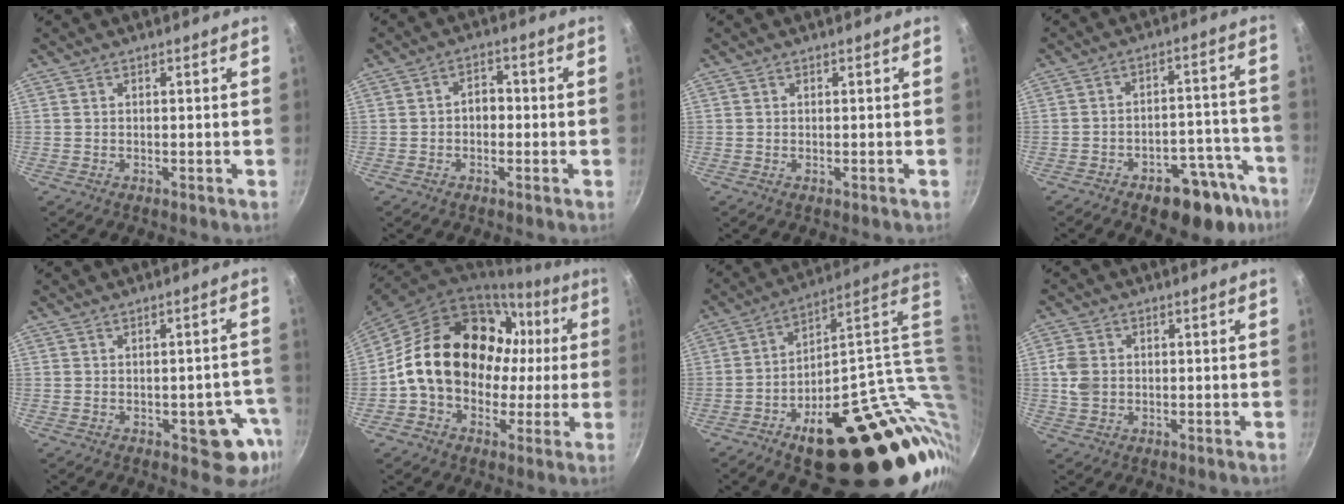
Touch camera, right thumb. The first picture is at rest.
{"total": 3.2, "force": [-0.6, 2.4, 2.1], "torque": [-0.011, 0.014, -0.015]}
{"total": 0.0}
{"total": 15.7, "force": [-10.0, 7.9, 9.1], "torque": [-0.047, 0.072, -0.129]}
{"total": 7.8, "force": [-2.5, 4.1, 6.1], "torque": [-0.014, 0.015, -0.032]}
{"total": 21.1, "force": [1.1, 16.9, 12.6], "torque": [-0.181, 0.054, 0.021]}
{"total": 31.8, "force": [-1.2, 15.4, 27.8], "torque": [-0.311, 0.007, 0.012]}
{"total": 4.9, "force": [0.3, 4.0, 2.8], "torque": [-0.048, 0.001, 0.002]}